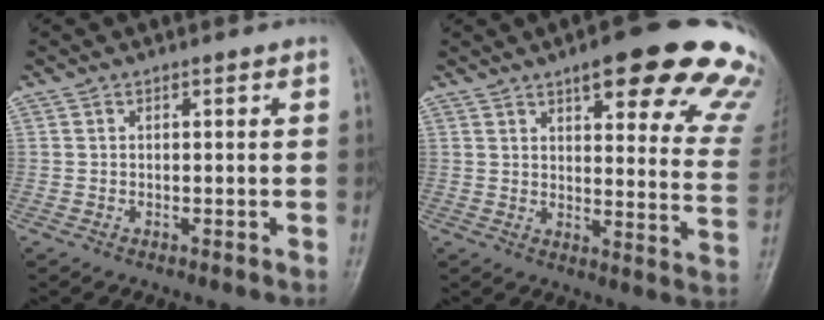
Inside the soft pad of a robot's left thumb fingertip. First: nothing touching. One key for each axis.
{"total": 23.8, "fx": 16.3, "fy": 6.6, "fz": 16.0, "tx": -0.155, "ty": -0.062, "tz": 0.181}